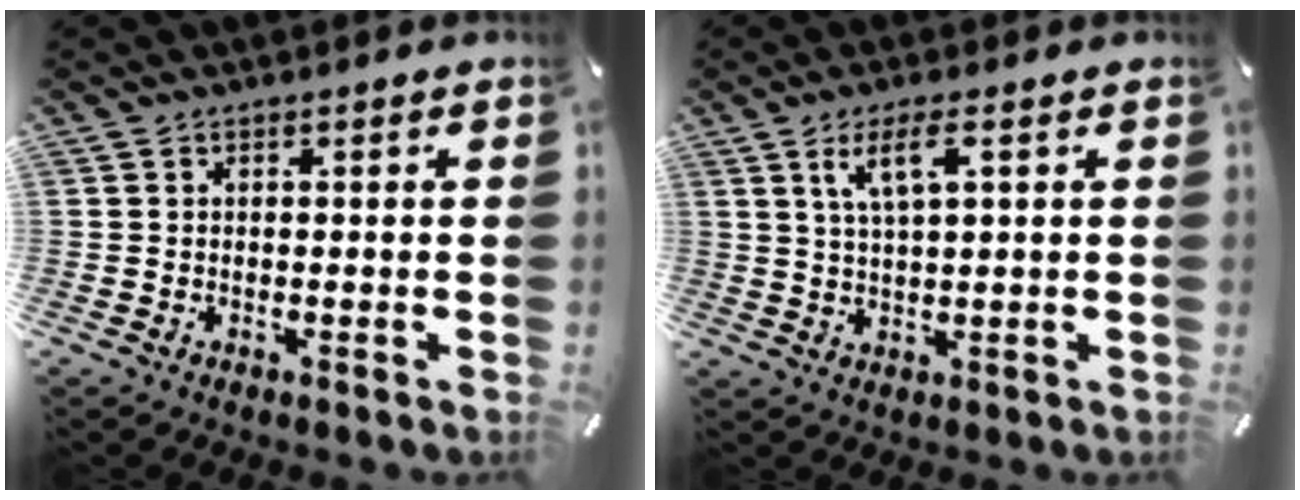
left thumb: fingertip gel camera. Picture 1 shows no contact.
{"total": 6.4, "force": [2.8, 1.6, 5.4], "torque": [-0.114, 0.005, 0.047]}